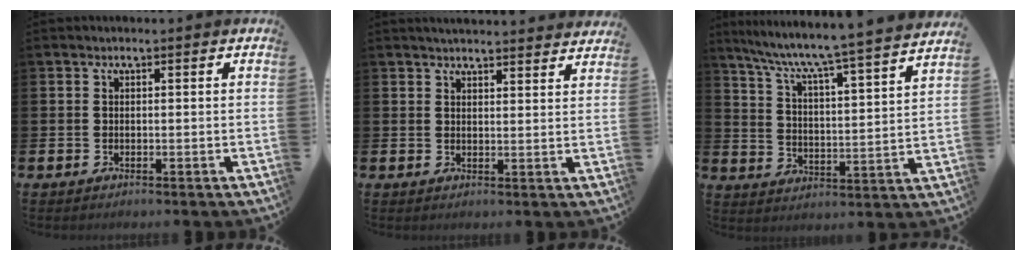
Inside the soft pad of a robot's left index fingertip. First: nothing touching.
{"total": 3.5, "force": [3.5, 0.0, 0.2], "torque": [-0.008, -0.019, 0.064]}
{"total": 6.5, "force": [6.0, -0.2, 2.4], "torque": [-0.077, -0.057, 0.095]}